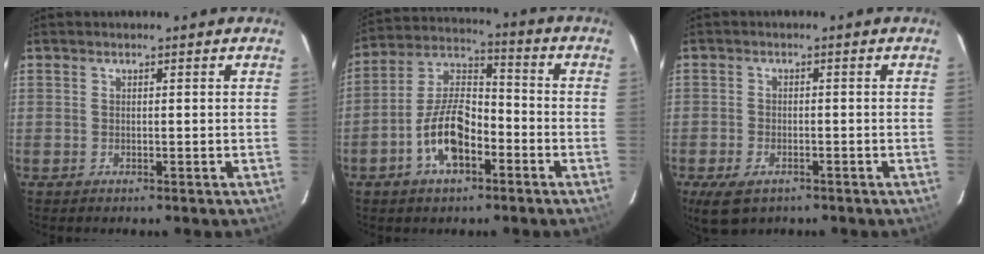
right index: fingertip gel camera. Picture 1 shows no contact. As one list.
[{"total": 11.9, "force": [-5.2, 5.8, 9.1], "torque": [-0.185, 0.018, -0.092]}, {"total": 6.2, "force": [-3.7, 3.5, 3.5], "torque": [-0.088, -0.016, -0.064]}]